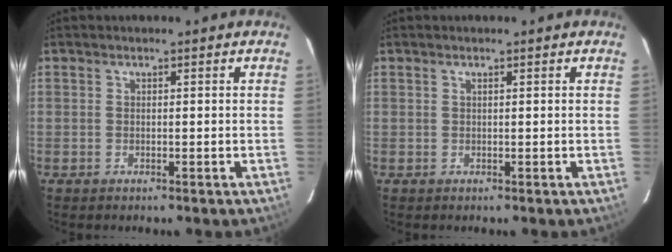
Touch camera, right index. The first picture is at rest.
{"total": 0.0}